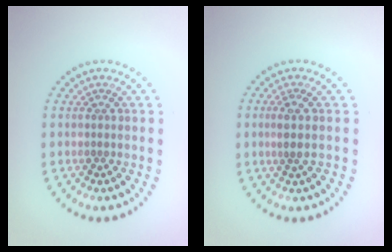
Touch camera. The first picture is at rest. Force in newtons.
{"total": 1.4, "press": 1.0, "slide": 0.9}